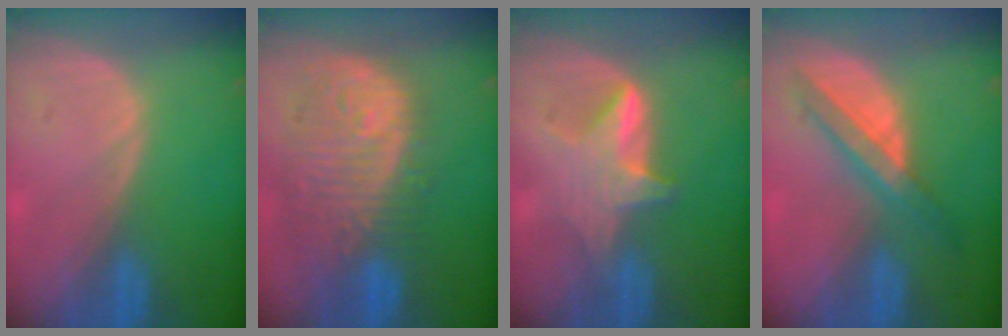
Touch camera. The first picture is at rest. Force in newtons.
{"total": 12.0, "press": 10.7, "slide": 5.4}
{"total": 6.1, "press": 5.7, "slide": 2.1}
{"total": 5.7, "press": 5.5, "slide": 1.3}